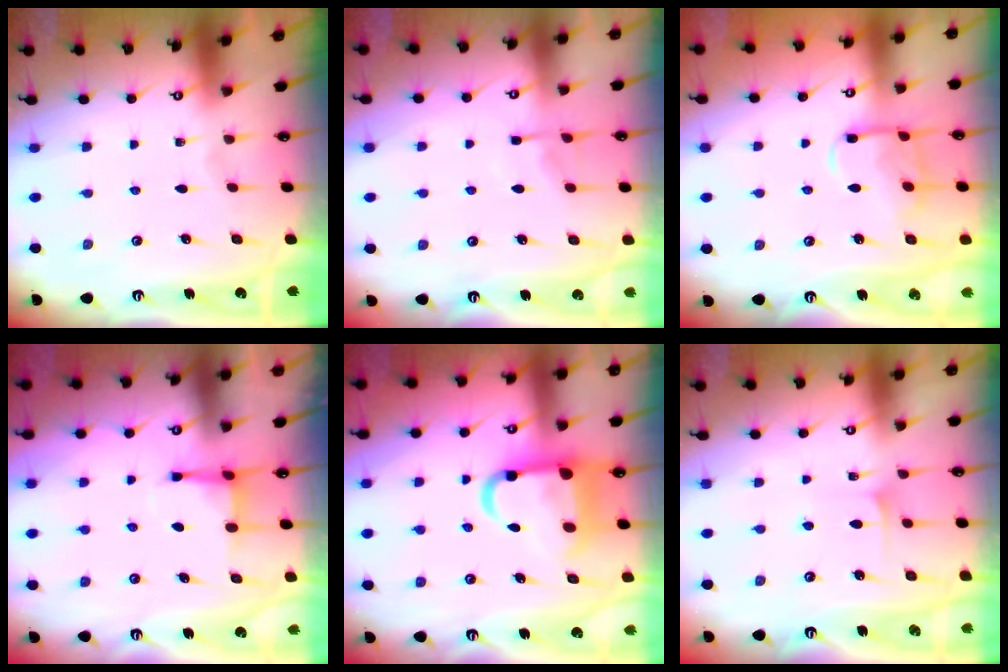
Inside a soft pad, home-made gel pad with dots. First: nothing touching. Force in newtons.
{"total": 4.7, "press": 4.7, "slide": 0.4}
{"total": 10.0, "press": 10.0, "slide": 0.9}
{"total": 3.8, "press": 3.7, "slide": 0.5}
{"total": 12.7, "press": 12.6, "slide": 1.6}
{"total": 6.2, "press": 6.1, "slide": 1.0}